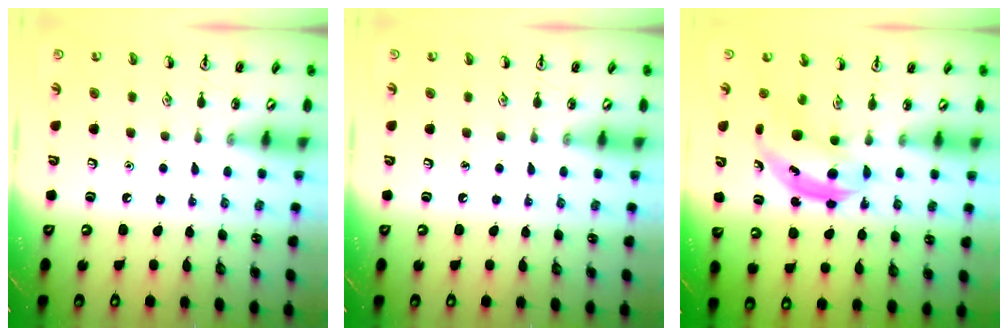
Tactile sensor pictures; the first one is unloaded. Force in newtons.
{"total": 0.0}
{"total": 4.7, "press": 4.6, "slide": 0.5}